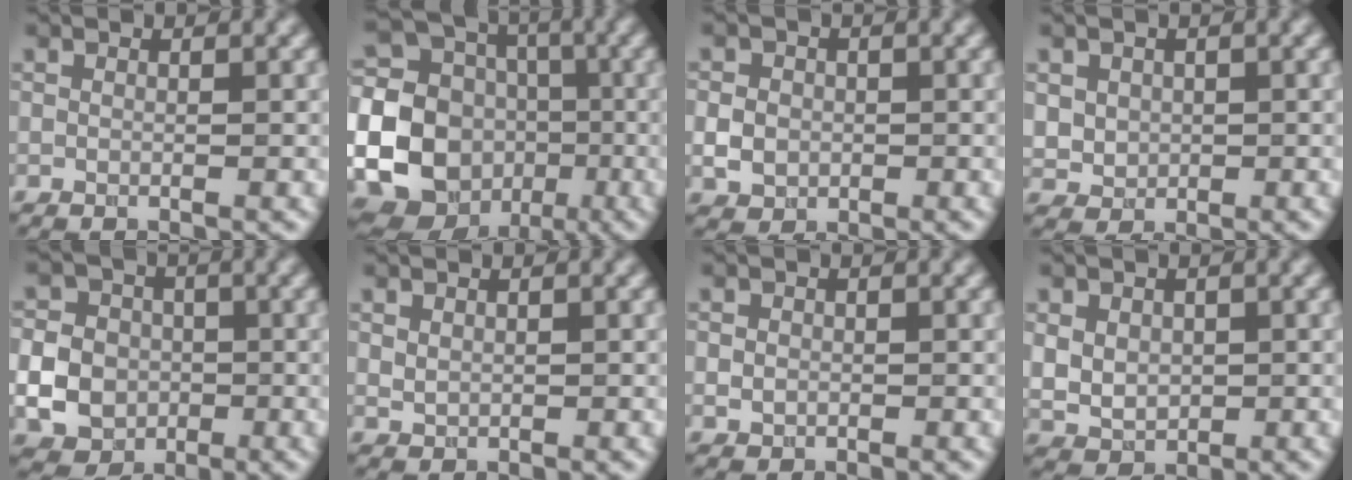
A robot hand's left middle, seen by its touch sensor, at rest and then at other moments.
{"total": 24.5, "force": [-4.5, 22.9, 7.6], "torque": [-0.190, -0.028, -0.126]}
{"total": 2.5, "force": [-0.3, 2.2, 1.1], "torque": [-0.021, -0.003, -0.007]}
{"total": 2.6, "force": [0.7, 2.3, 0.9], "torque": [-0.029, 0.000, 0.026]}
{"total": 6.1, "force": [-1.2, 5.4, 2.6], "torque": [-0.040, -0.003, -0.044]}
{"total": 1.0, "force": [0.4, 0.8, 0.4], "torque": [-0.008, -0.002, 0.011]}
{"total": 1.2, "force": [0.0, 1.1, 0.4], "torque": [-0.002, -0.003, 0.000]}
{"total": 3.8, "force": [0.4, 3.1, 2.2], "torque": [-0.045, -0.004, 0.017]}